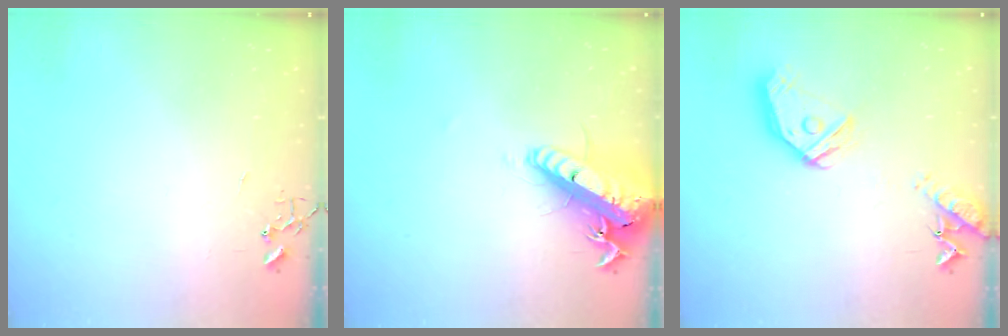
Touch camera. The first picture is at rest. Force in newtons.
{"total": 23.1, "press": 22.6, "slide": 5.0}
{"total": 17.4, "press": 17.3, "slide": 2.0}